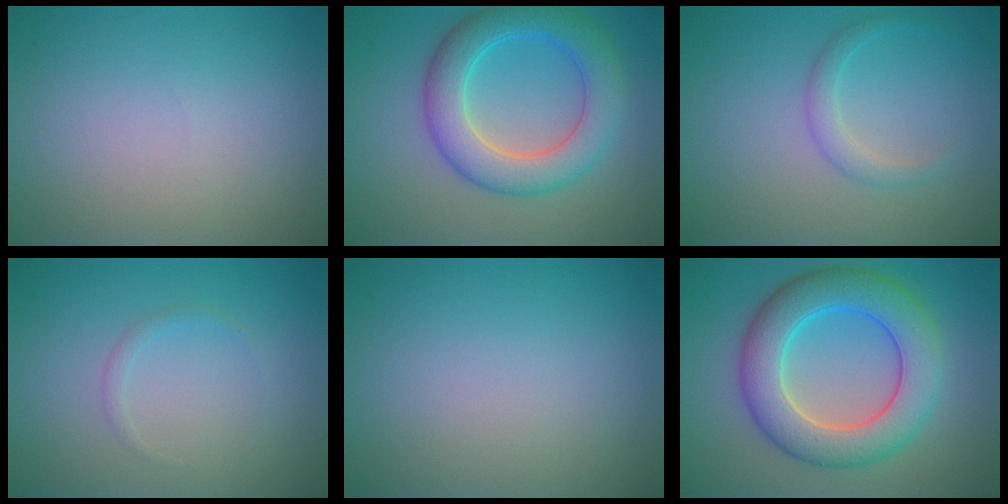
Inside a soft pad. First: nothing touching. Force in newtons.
{"total": 6.6, "press": 6.6, "slide": 0.1}
{"total": 1.7, "press": 1.7, "slide": 0.1}
{"total": 0.8, "press": 0.8, "slide": 0.1}
{"total": 0.0}
{"total": 8.2, "press": 8.2, "slide": 0.3}